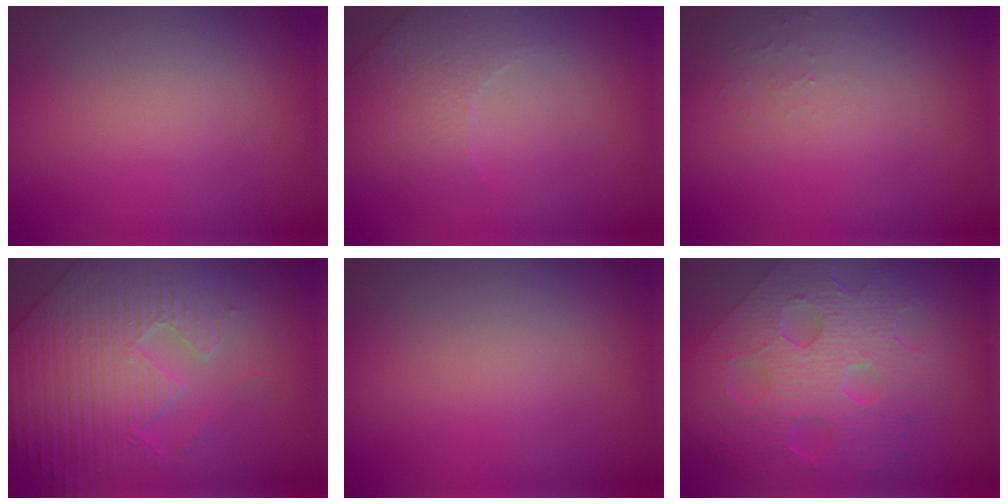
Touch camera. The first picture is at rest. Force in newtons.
{"total": 2.2, "press": 2.0, "slide": 1.0}
{"total": 0.8, "press": 0.8, "slide": 0.3}
{"total": 7.8, "press": 6.3, "slide": 4.7}
{"total": 0.0}
{"total": 8.7, "press": 6.4, "slide": 5.9}